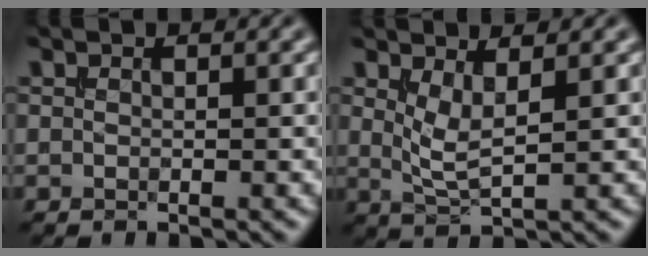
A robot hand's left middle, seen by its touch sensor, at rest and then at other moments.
{"total": 2.5, "force": [1.1, 0.6, 2.1], "torque": [-0.049, -0.010, 0.027]}